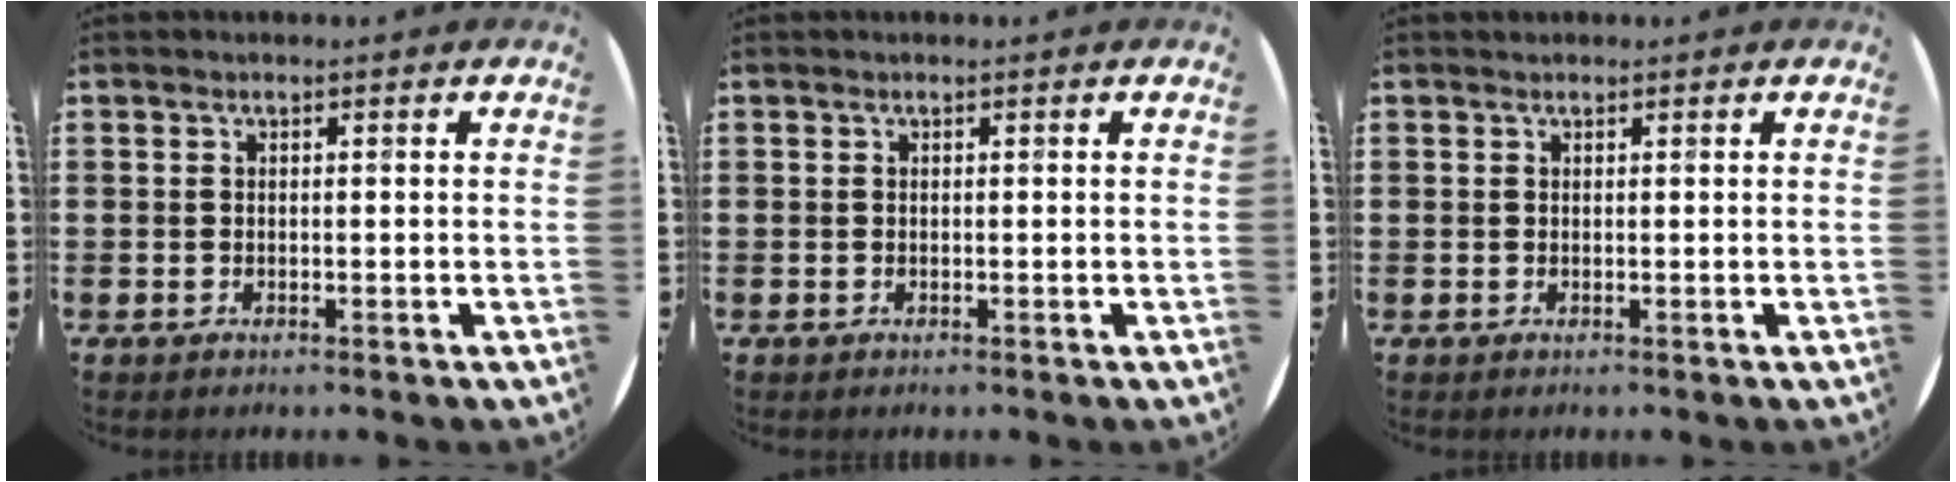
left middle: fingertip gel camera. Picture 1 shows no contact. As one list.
[{"total": 0.0}, {"total": 0.0}]